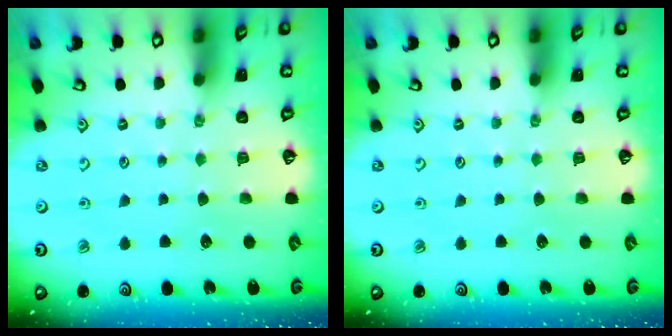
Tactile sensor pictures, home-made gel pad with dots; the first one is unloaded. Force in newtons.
{"total": 0.0}